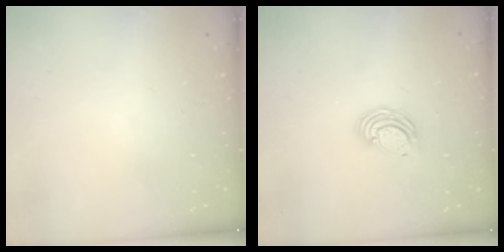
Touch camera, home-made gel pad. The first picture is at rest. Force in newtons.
{"total": 6.5, "press": 6.4, "slide": 0.8}